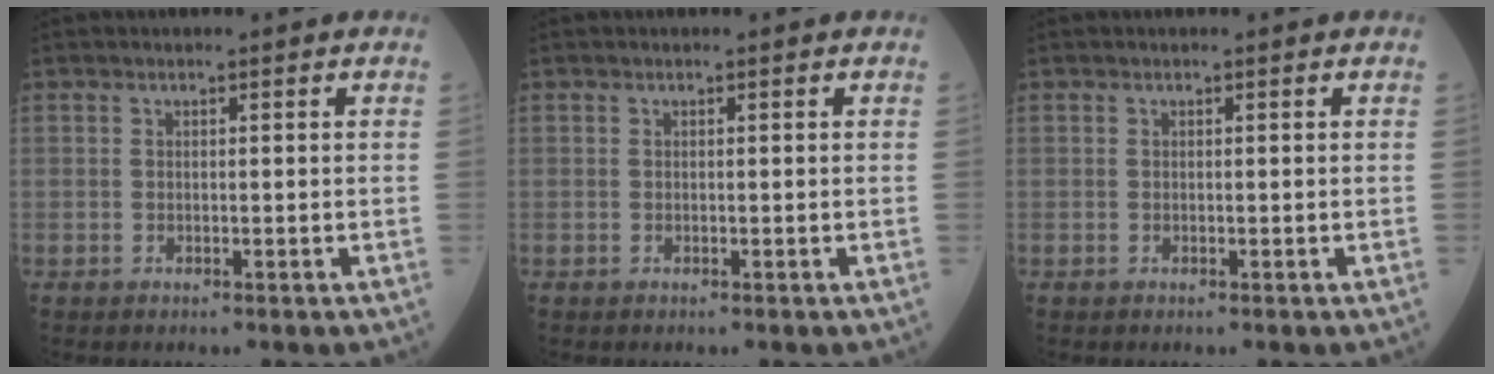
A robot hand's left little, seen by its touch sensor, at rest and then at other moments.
{"total": 0.0}
{"total": 0.0}